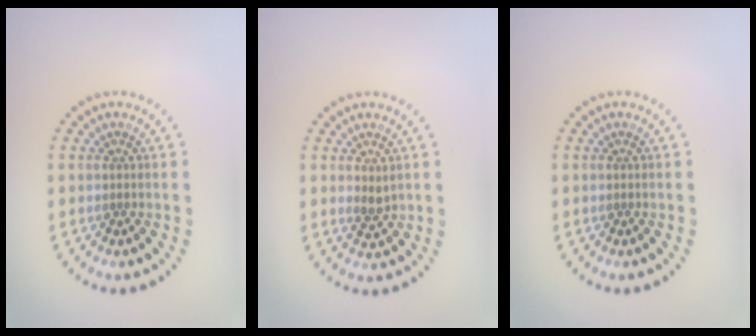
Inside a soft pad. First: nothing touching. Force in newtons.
{"total": 1.1, "press": 1.0, "slide": 0.4}
{"total": 0.0}